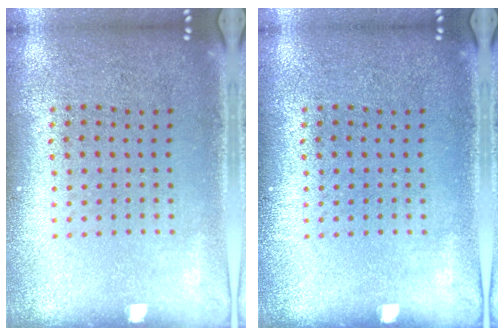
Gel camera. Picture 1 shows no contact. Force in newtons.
{"total": 0.0}